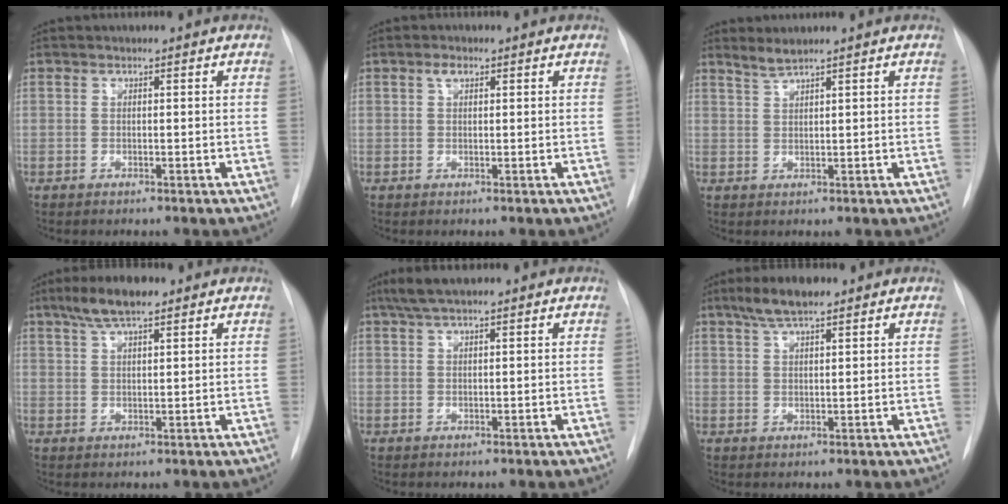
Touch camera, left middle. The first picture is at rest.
{"total": 1.4, "force": [0.7, 0.7, 1.0], "torque": [-0.020, 0.009, 0.012]}
{"total": 2.0, "force": [1.8, -0.4, 0.8], "torque": [-0.018, 0.003, 0.039]}
{"total": 6.2, "force": [4.4, 1.2, 4.2], "torque": [-0.087, 0.014, 0.078]}
{"total": 4.6, "force": [3.5, 0.6, 2.9], "torque": [-0.059, 0.023, 0.064]}
{"total": 5.5, "force": [4.0, 1.1, 3.7], "torque": [-0.076, 0.013, 0.073]}